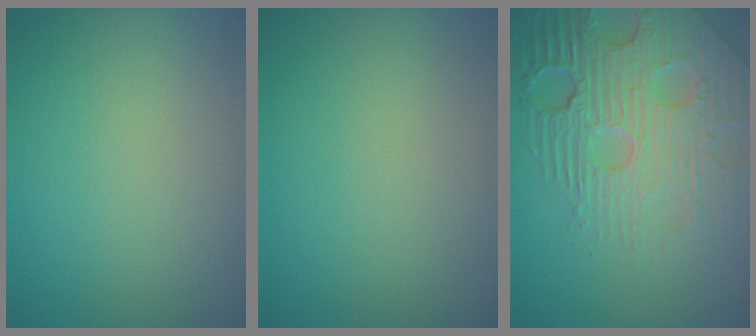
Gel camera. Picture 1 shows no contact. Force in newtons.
{"total": 0.0}
{"total": 8.2, "press": 5.9, "slide": 5.7}